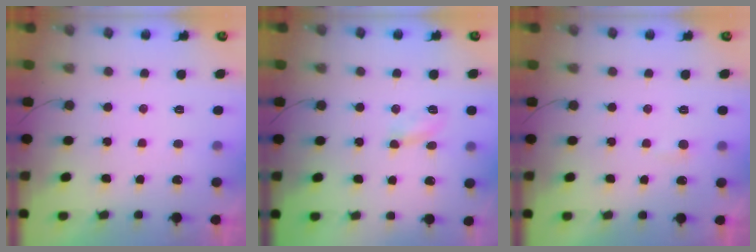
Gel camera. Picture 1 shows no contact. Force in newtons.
{"total": 4.3, "press": 4.3, "slide": 0.6}
{"total": 3.7, "press": 3.7, "slide": 0.4}